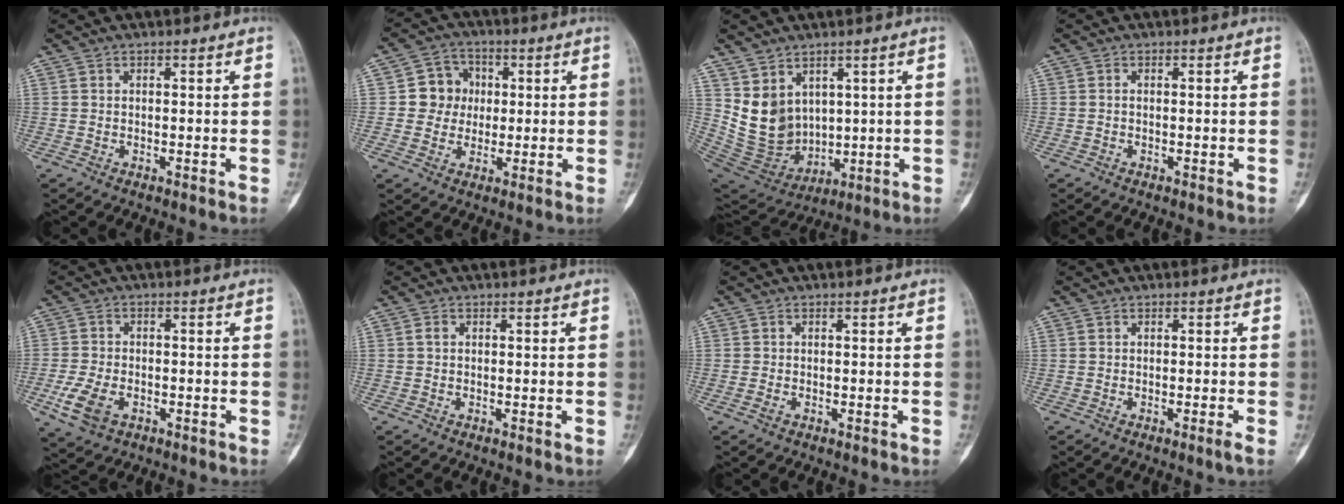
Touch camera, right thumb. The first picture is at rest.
{"total": 7.1, "force": [0.5, 6.7, 2.2], "torque": [0.011, 0.012, 0.001]}
{"total": 10.9, "force": [3.7, 8.8, 5.3], "torque": [-0.069, -0.026, 0.109]}
{"total": 0.0}
{"total": 6.8, "force": [-2.7, 4.3, 4.6], "torque": [-0.100, 0.007, -0.045]}
{"total": 0.6, "force": [0.1, 0.5, 0.4], "torque": [-0.008, 0.002, -0.002]}
{"total": 0.9, "force": [-0.5, 0.5, 0.6], "torque": [-0.016, 0.003, -0.008]}
{"total": 1.0, "force": [-0.5, -0.3, 0.8], "torque": [-0.016, -0.002, -0.009]}